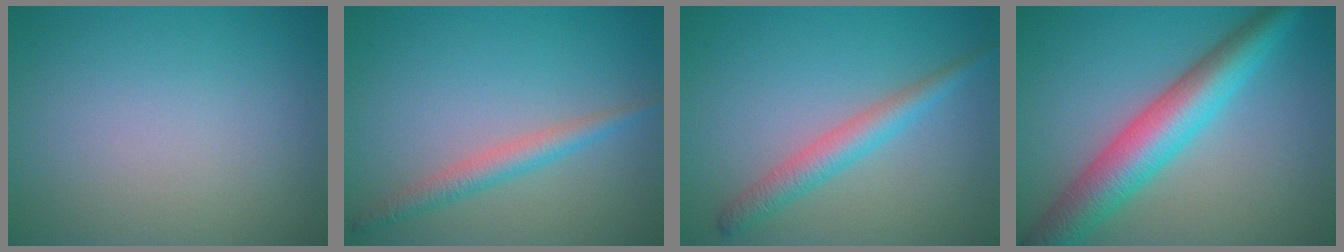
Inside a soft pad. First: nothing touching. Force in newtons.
{"total": 2.5, "press": 2.5, "slide": 0.1}
{"total": 3.0, "press": 3.0, "slide": 0.1}
{"total": 7.3, "press": 7.3, "slide": 0.1}